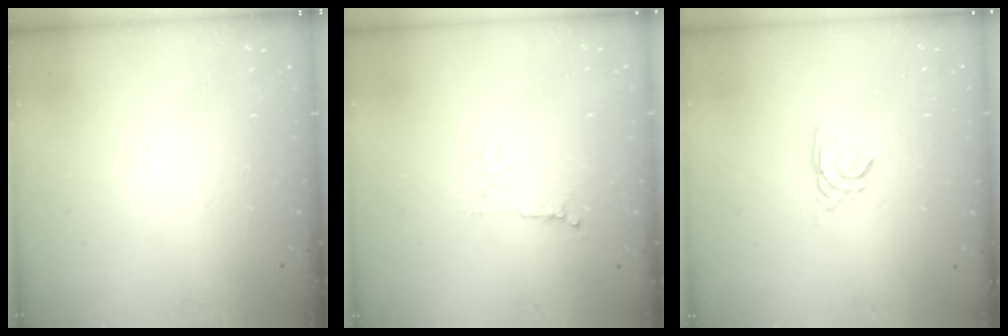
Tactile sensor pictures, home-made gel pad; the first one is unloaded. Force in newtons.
{"total": 5.4, "press": 5.3, "slide": 0.7}
{"total": 2.2, "press": 2.1, "slide": 0.5}